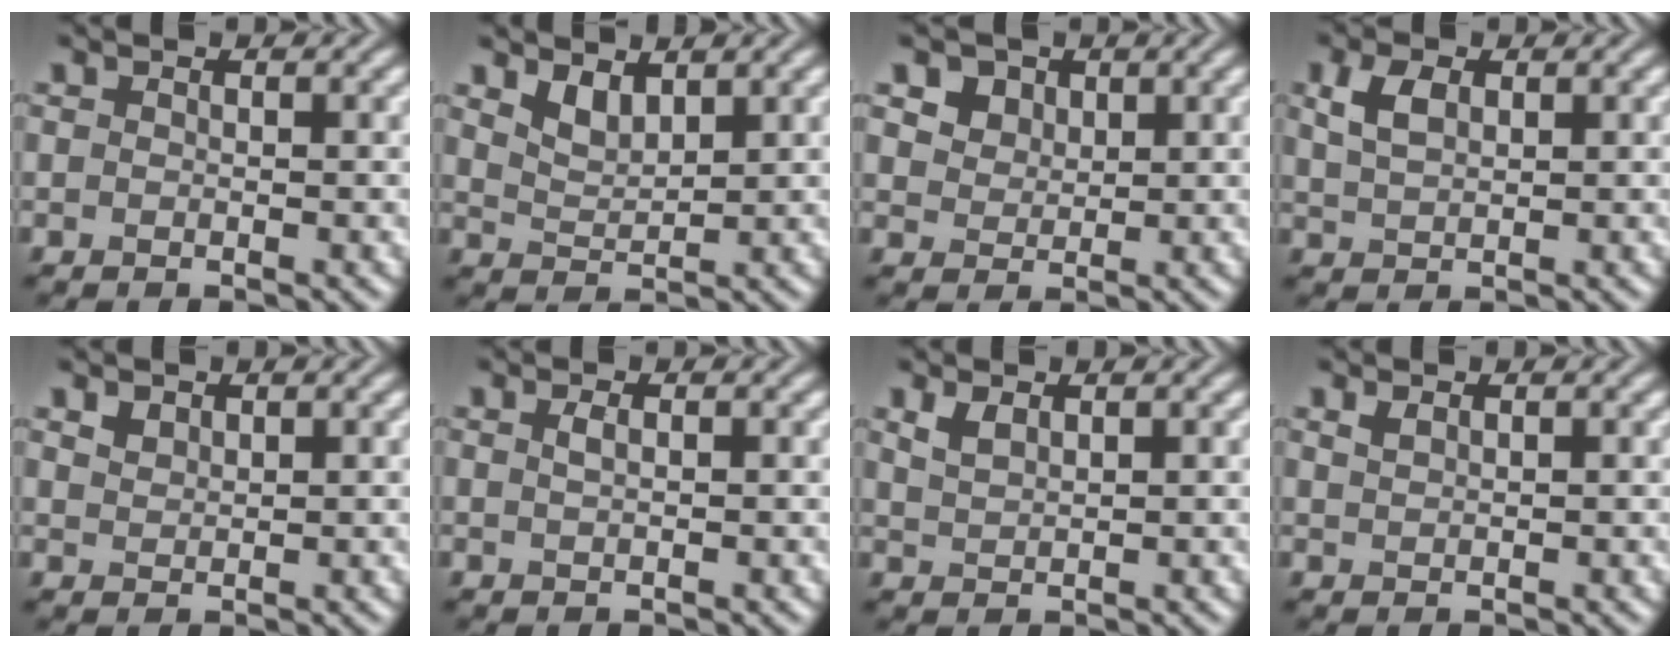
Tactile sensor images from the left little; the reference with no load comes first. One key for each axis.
{"total": 2.2, "fx": 1.6, "fy": 0.9, "fz": 1.1, "tx": -0.026, "ty": -0.006, "tz": 0.036}
{"total": 6.0, "fx": 3.5, "fy": 4.1, "fz": 2.6, "tx": -0.070, "ty": 0.008, "tz": 0.056}
{"total": 2.9, "fx": 1.2, "fy": 1.7, "fz": 2.0, "tx": -0.047, "ty": 0.005, "tz": 0.027}
{"total": 1.2, "fx": 0.9, "fy": 0.7, "fz": 0.3, "tx": -0.009, "ty": 0.001, "tz": 0.021}
{"total": 0.8, "fx": 0.3, "fy": 0.3, "fz": 0.7, "tx": -0.016, "ty": 0.004, "tz": 0.007}
{"total": 1.5, "fx": 1.0, "fy": 0.6, "fz": 0.8, "tx": -0.022, "ty": 0.002, "tz": 0.026}
{"total": 0.8, "fx": 0.6, "fy": 0.3, "fz": 0.4, "tx": -0.013, "ty": 0.002, "tz": 0.015}